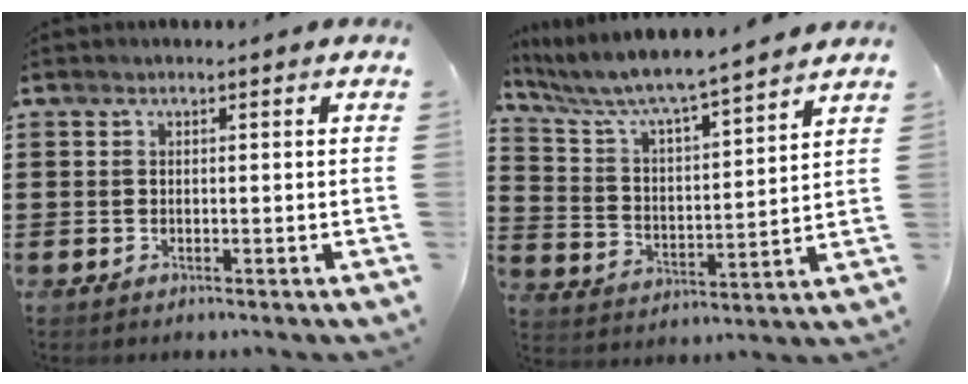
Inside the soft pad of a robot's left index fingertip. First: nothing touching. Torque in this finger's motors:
{"motor_torque": [2.14, 0.00, 0.73, 0.21]}